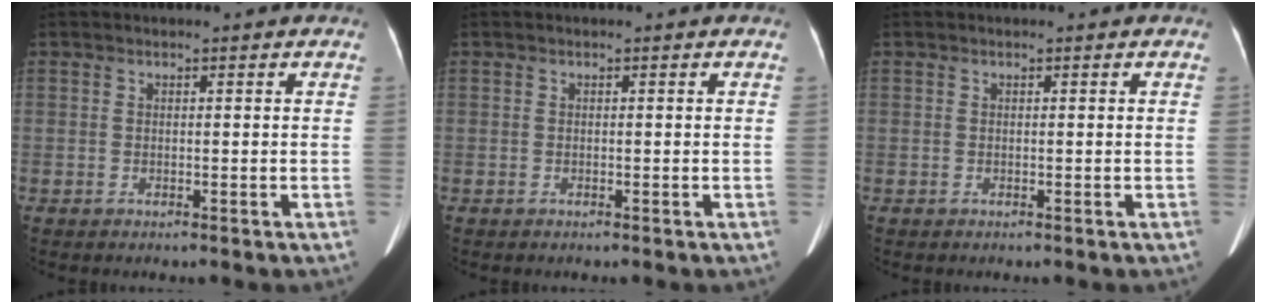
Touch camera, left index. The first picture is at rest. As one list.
[{"total": 0.0}, {"total": 0.0}]